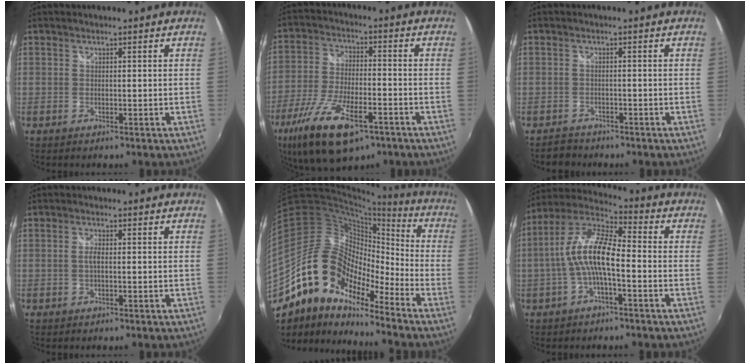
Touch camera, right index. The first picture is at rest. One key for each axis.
{"total": 17.3, "fx": -10.1, "fy": 6.7, "fz": 12.4, "tx": -0.261, "ty": -0.043, "tz": -0.180}
{"total": 3.4, "fx": -2.9, "fy": 1.8, "fz": -0.1, "tx": -0.010, "ty": 0.006, "tz": -0.049}
{"total": 1.6, "fx": -0.1, "fy": 0.3, "fz": 1.5, "tx": -0.031, "ty": 0.001, "tz": -0.005}
{"total": 16.3, "fx": -11.9, "fy": 8.0, "fz": 7.8, "tx": -0.133, "ty": 0.007, "tz": -0.239}
{"total": 11.4, "fx": -2.1, "fy": 3.2, "fz": 10.8, "tx": -0.224, "ty": 0.016, "tz": -0.042}